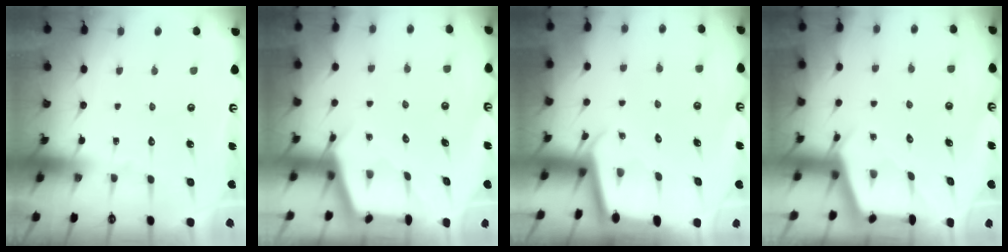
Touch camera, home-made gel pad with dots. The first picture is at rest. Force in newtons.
{"total": 3.0, "press": 3.0, "slide": 0.3}
{"total": 1.9, "press": 1.9, "slide": 0.1}
{"total": 2.7, "press": 2.7, "slide": 0.3}